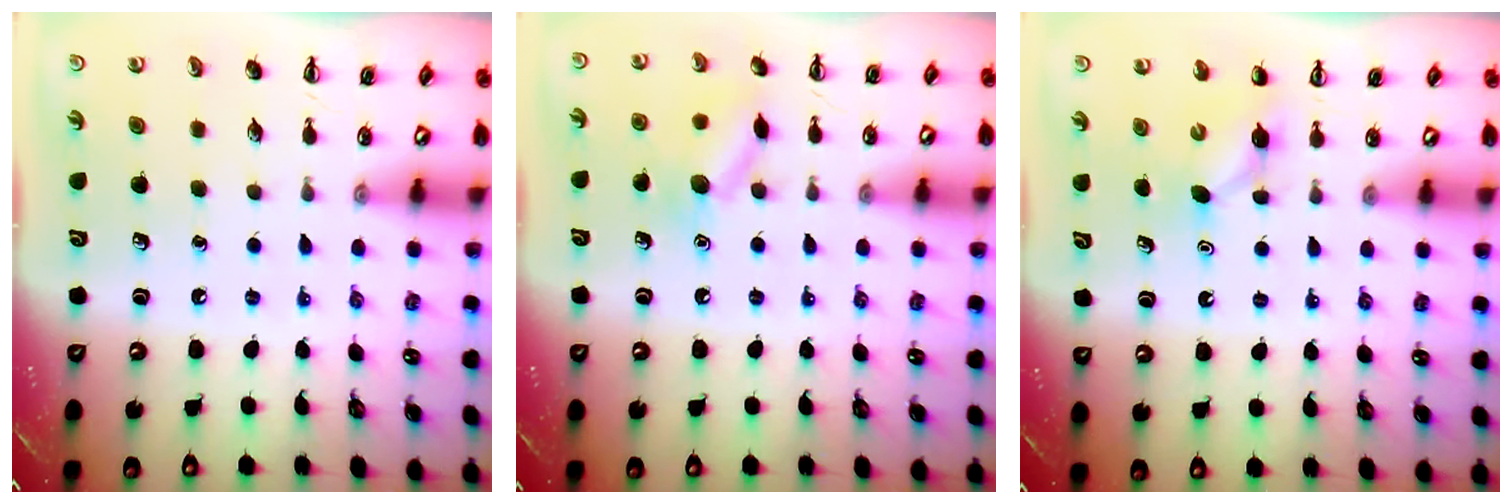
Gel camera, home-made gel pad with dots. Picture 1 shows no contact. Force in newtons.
{"total": 9.9, "press": 9.9, "slide": 0.6}
{"total": 4.0, "press": 3.8, "slide": 1.3}